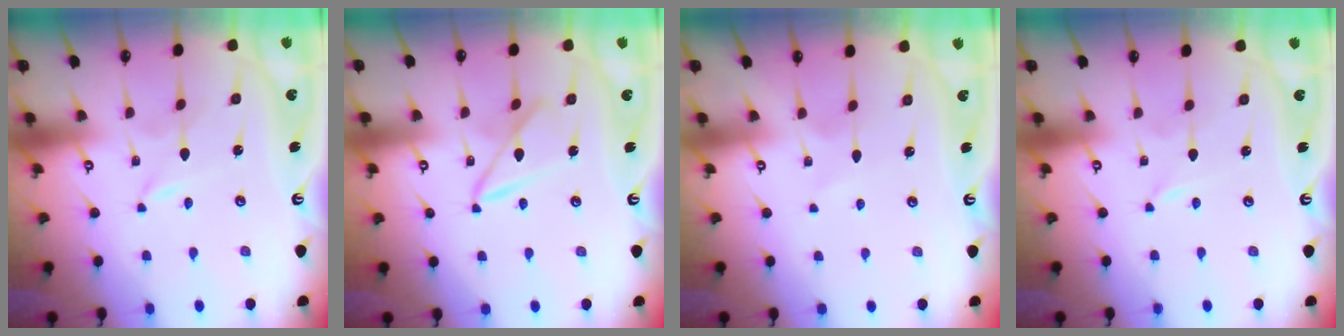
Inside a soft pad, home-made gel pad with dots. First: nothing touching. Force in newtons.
{"total": 7.9, "press": 7.9, "slide": 0.4}
{"total": 3.1, "press": 3.0, "slide": 0.4}
{"total": 0.0}